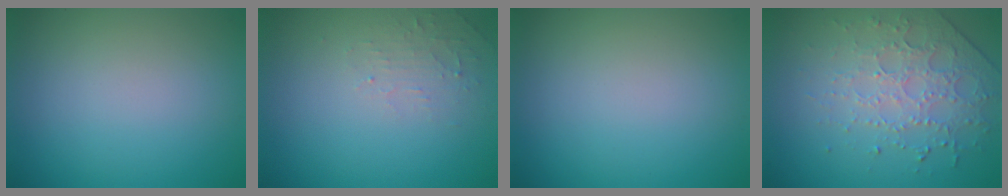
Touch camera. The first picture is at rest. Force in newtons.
{"total": 1.6, "press": 1.5, "slide": 0.3}
{"total": 0.0}
{"total": 4.3, "press": 3.1, "slide": 3.0}